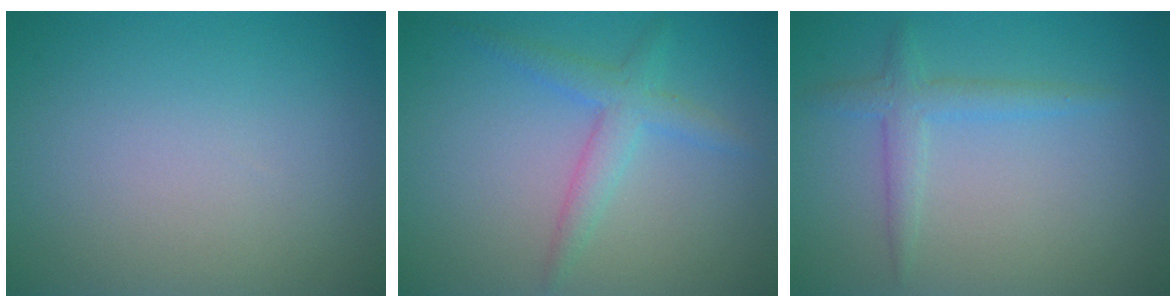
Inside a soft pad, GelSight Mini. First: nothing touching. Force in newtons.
{"total": 2.6, "press": 2.6, "slide": 0.1}
{"total": 2.1, "press": 2.1, "slide": 0.1}